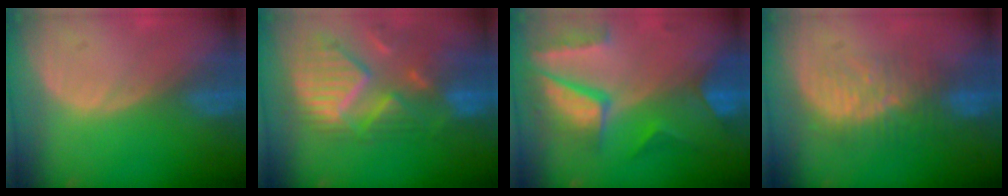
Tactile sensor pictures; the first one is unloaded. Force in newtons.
{"total": 12.2, "press": 10.6, "slide": 6.0}
{"total": 10.3, "press": 8.8, "slide": 5.4}
{"total": 8.4, "press": 7.8, "slide": 3.0}